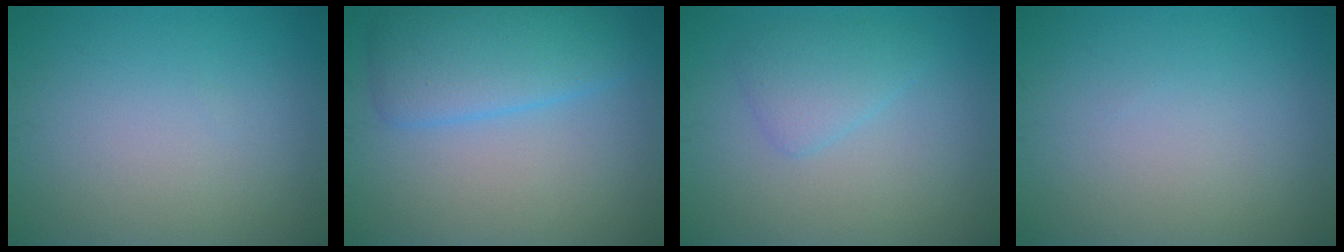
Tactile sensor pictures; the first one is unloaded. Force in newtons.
{"total": 5.0, "press": 5.0, "slide": 0.3}
{"total": 2.4, "press": 2.4, "slide": 0.1}
{"total": 0.0}